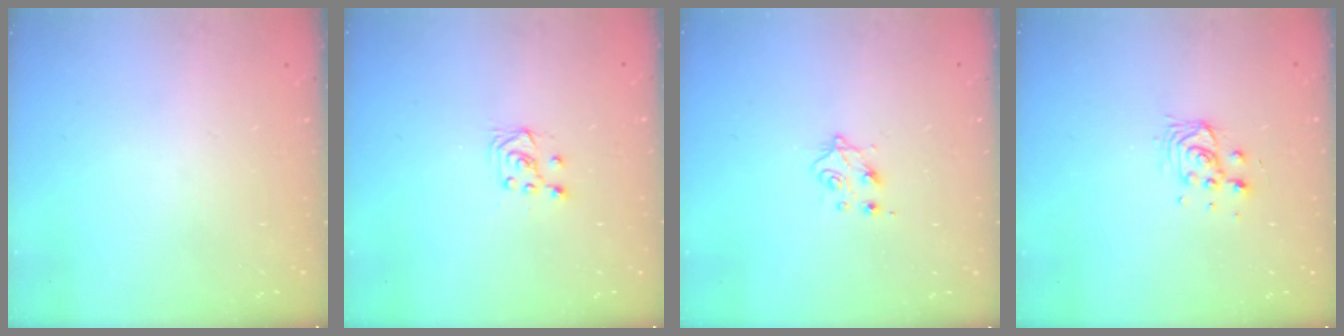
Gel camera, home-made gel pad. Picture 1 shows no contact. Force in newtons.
{"total": 4.9, "press": 4.8, "slide": 0.7}
{"total": 6.8, "press": 6.8, "slide": 0.6}
{"total": 5.8, "press": 5.7, "slide": 1.2}